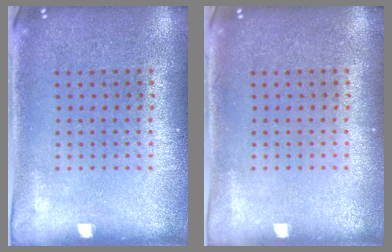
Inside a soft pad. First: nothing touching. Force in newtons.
{"total": 0.0}